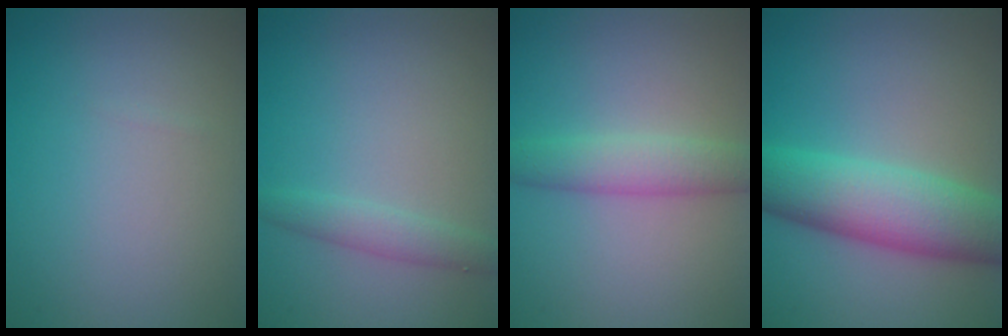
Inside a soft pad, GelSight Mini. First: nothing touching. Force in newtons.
{"total": 1.9, "press": 1.9, "slide": 0.1}
{"total": 4.2, "press": 4.2, "slide": 0.0}
{"total": 7.8, "press": 7.8, "slide": 0.1}